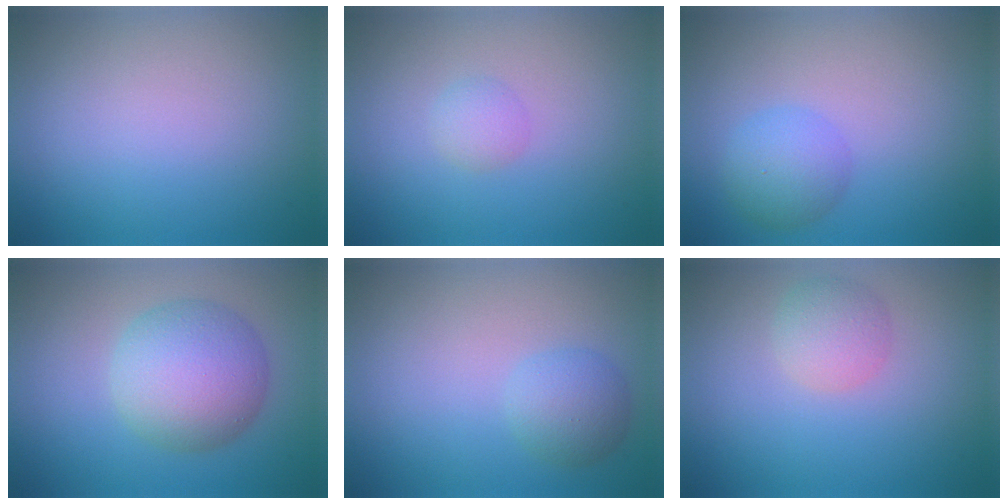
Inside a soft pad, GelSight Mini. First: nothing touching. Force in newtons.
{"total": 1.3, "press": 1.3, "slide": 0.1}
{"total": 3.0, "press": 2.9, "slide": 0.2}
{"total": 6.7, "press": 6.7, "slide": 0.2}
{"total": 2.7, "press": 2.7, "slide": 0.2}
{"total": 2.3, "press": 2.3, "slide": 0.2}